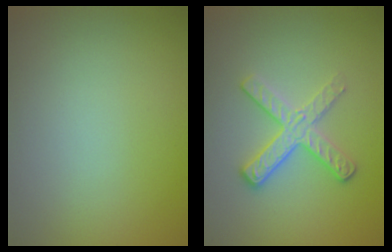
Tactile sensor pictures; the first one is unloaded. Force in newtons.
{"total": 3.2, "press": 2.8, "slide": 1.5}